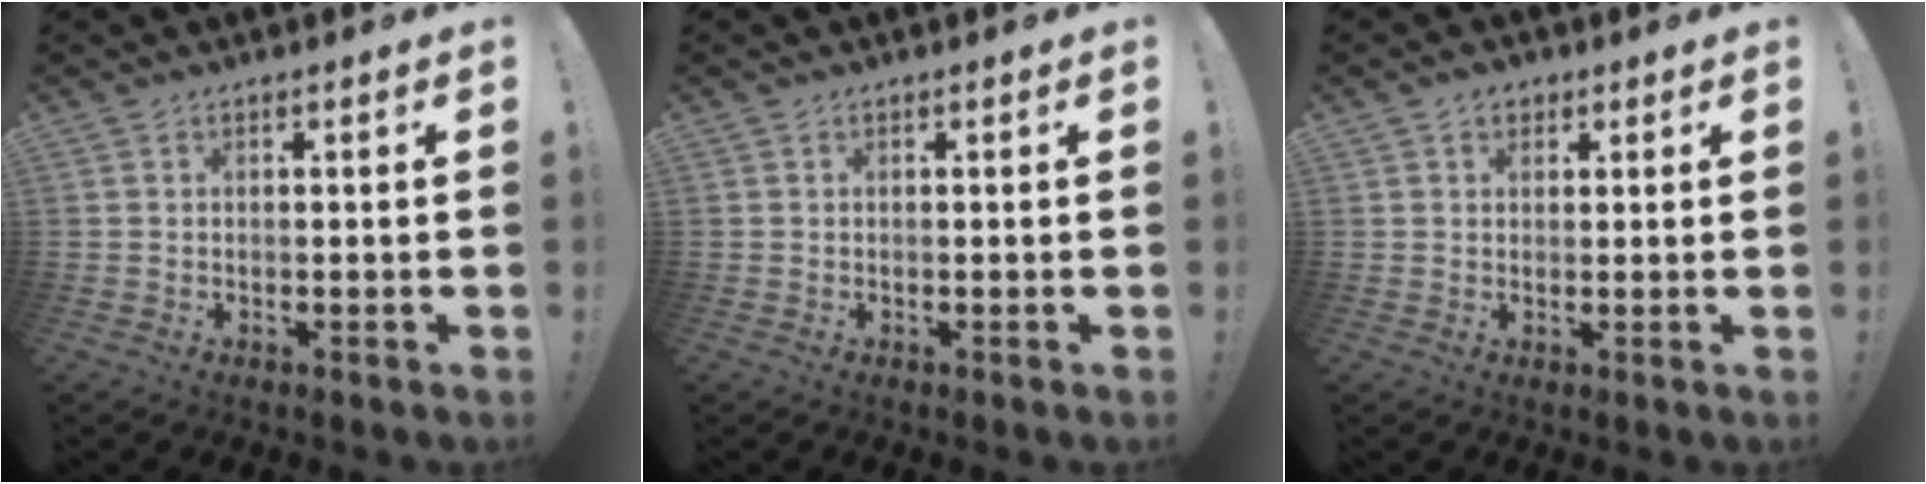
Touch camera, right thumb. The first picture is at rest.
{"total": 0.0}
{"total": 2.9, "force": [1.4, 2.3, 1.2], "torque": [-0.017, 0.001, 0.025]}